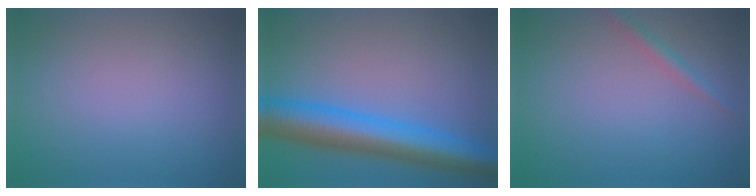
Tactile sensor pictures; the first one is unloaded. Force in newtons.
{"total": 9.0, "press": 9.0, "slide": 0.3}
{"total": 1.3, "press": 1.3, "slide": 0.0}